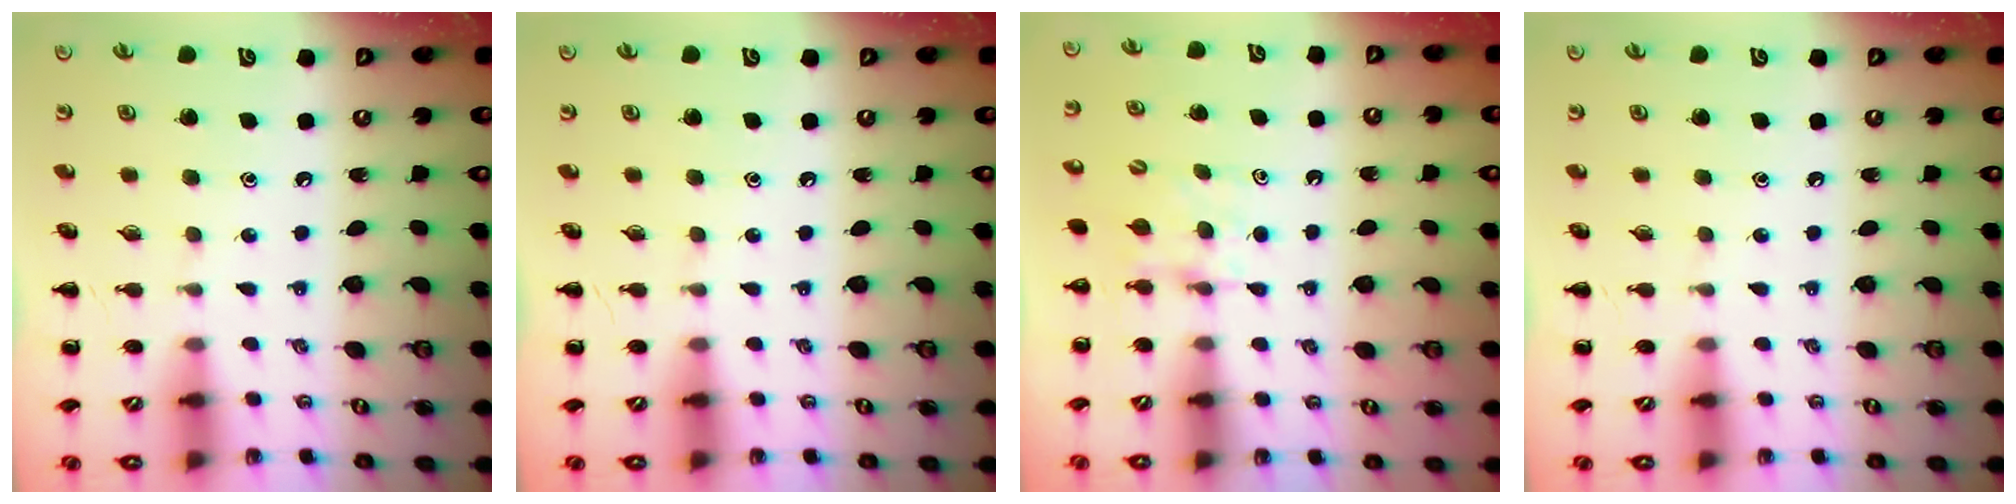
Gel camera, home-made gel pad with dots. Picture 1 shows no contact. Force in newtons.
{"total": 0.0}
{"total": 4.8, "press": 4.6, "slide": 1.5}
{"total": 0.0}